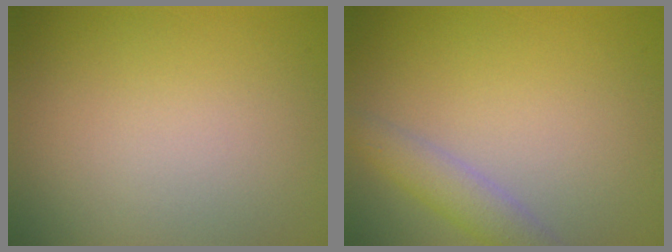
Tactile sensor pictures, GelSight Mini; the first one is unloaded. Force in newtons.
{"total": 2.9, "press": 2.9, "slide": 0.1}